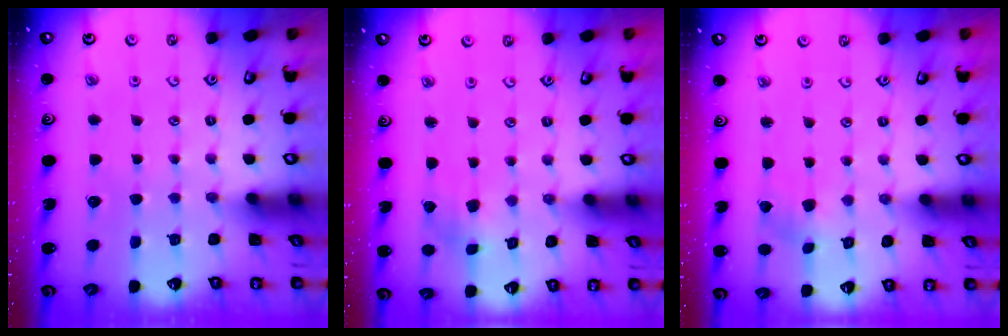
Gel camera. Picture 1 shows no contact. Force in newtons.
{"total": 2.6, "press": 2.6, "slide": 0.4}
{"total": 2.0, "press": 2.0, "slide": 0.3}